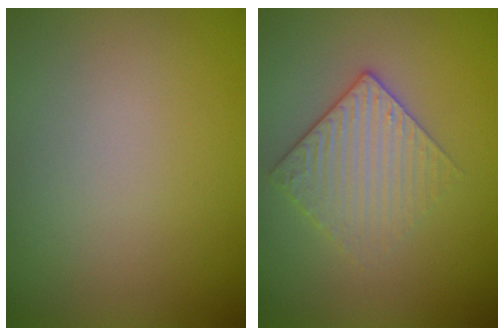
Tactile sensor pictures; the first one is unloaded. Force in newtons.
{"total": 2.9, "press": 2.6, "slide": 1.4}